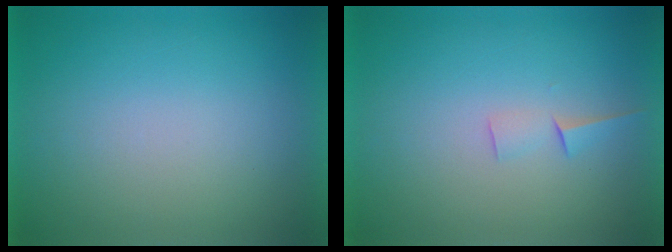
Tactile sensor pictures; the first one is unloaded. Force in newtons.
{"total": 1.5}